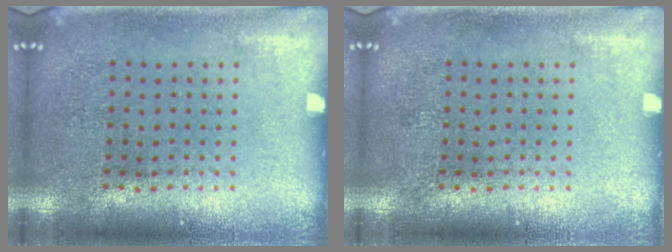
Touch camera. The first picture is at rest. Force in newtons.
{"total": 0.0}